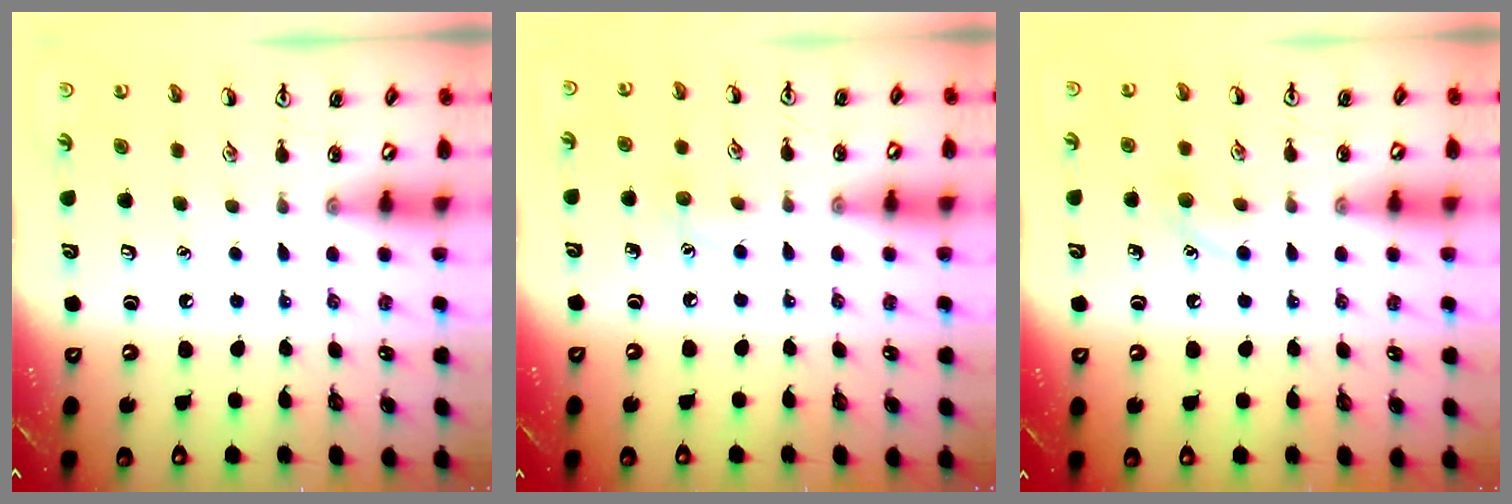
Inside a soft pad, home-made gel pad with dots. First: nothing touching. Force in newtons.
{"total": 4.9, "press": 4.7, "slide": 1.5}
{"total": 6.8, "press": 6.4, "slide": 2.2}